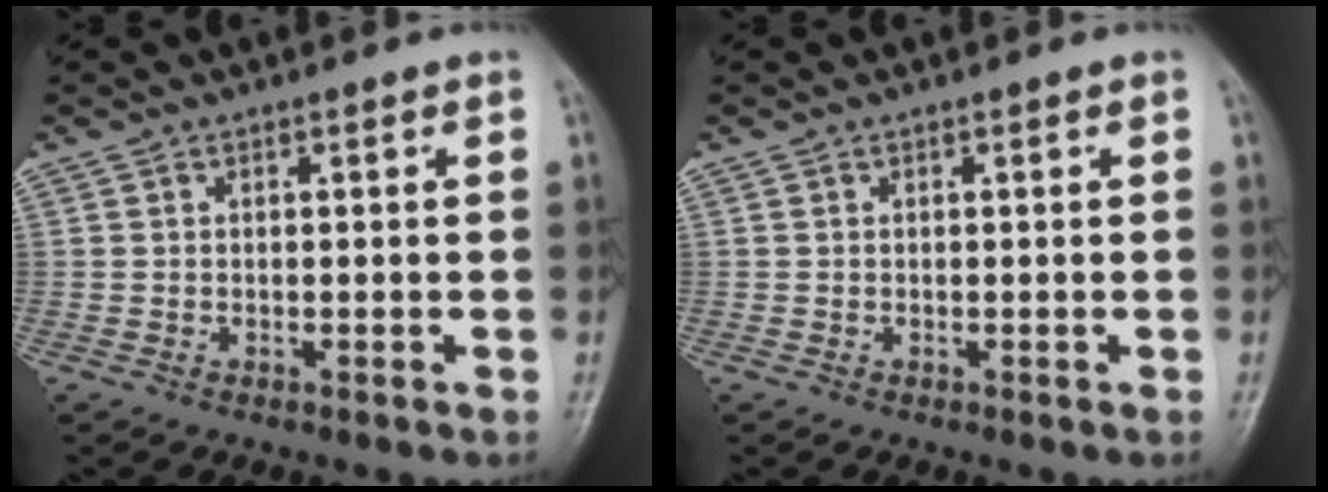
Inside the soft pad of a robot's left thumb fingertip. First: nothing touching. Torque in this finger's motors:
{"motor_torque": [-0.04, 0.05, -0.02, 0.09, 0.01]}